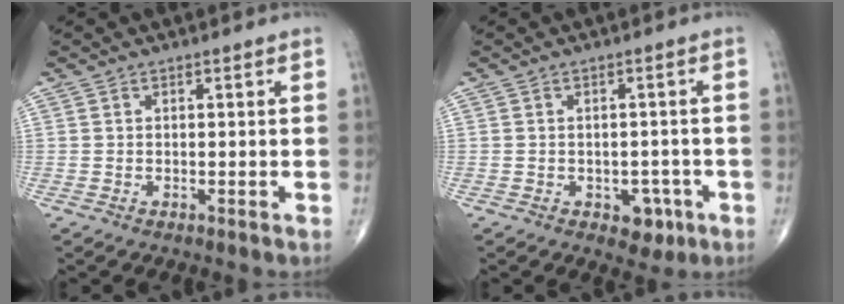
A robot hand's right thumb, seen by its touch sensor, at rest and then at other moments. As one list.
[{"total": 4.5, "force": [-1.9, 3.0, 2.7], "torque": [-0.010, 0.011, -0.021]}]